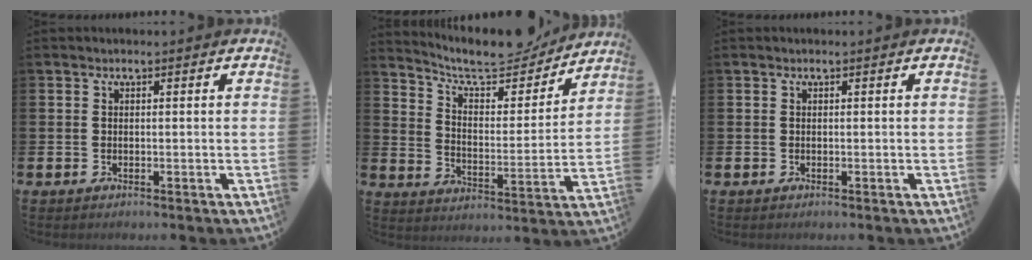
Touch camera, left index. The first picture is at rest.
{"total": 9.6, "force": [8.6, 2.7, 3.2], "torque": [-0.084, -0.061, 0.147]}
{"total": 0.0}